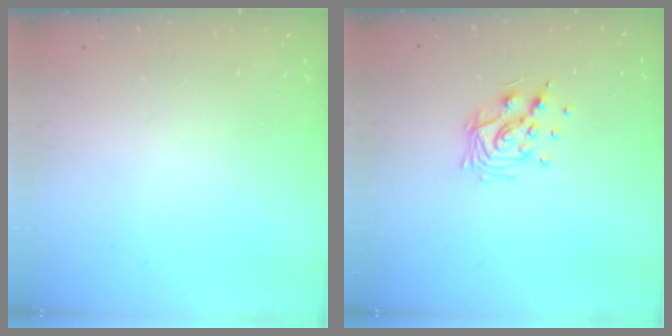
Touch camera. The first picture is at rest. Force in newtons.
{"total": 10.9, "press": 10.8, "slide": 0.9}